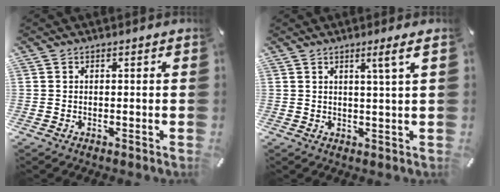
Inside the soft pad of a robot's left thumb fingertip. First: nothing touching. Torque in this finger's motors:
{"motor_torque": [0.18, -0.34, 0.00, -0.46, 0.17]}